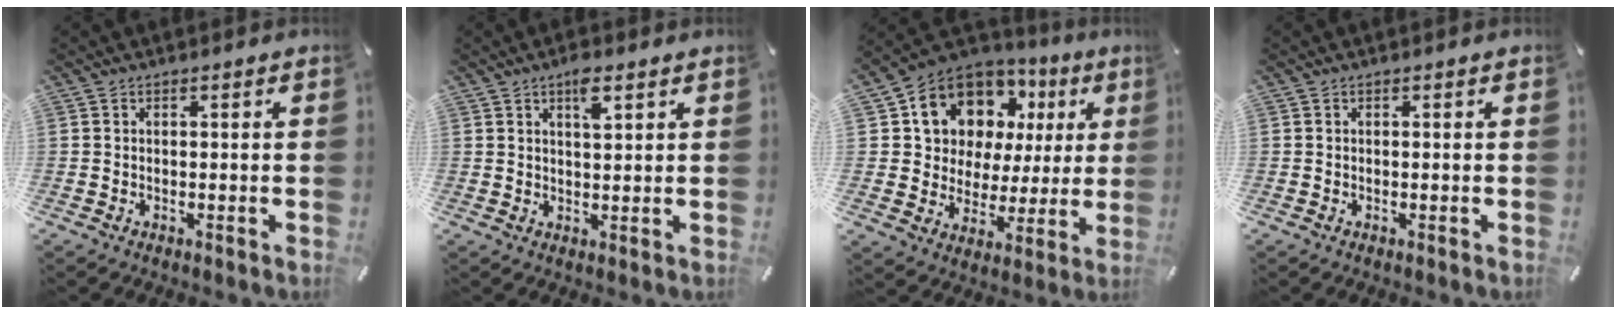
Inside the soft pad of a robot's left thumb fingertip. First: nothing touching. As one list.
[{"total": 4.3, "force": [2.5, 1.6, 3.2], "torque": [-0.045, -0.006, 0.037]}, {"total": 12.0, "force": [5.8, 9.9, 3.5], "torque": [-0.077, -0.040, 0.114]}, {"total": 0.0}]